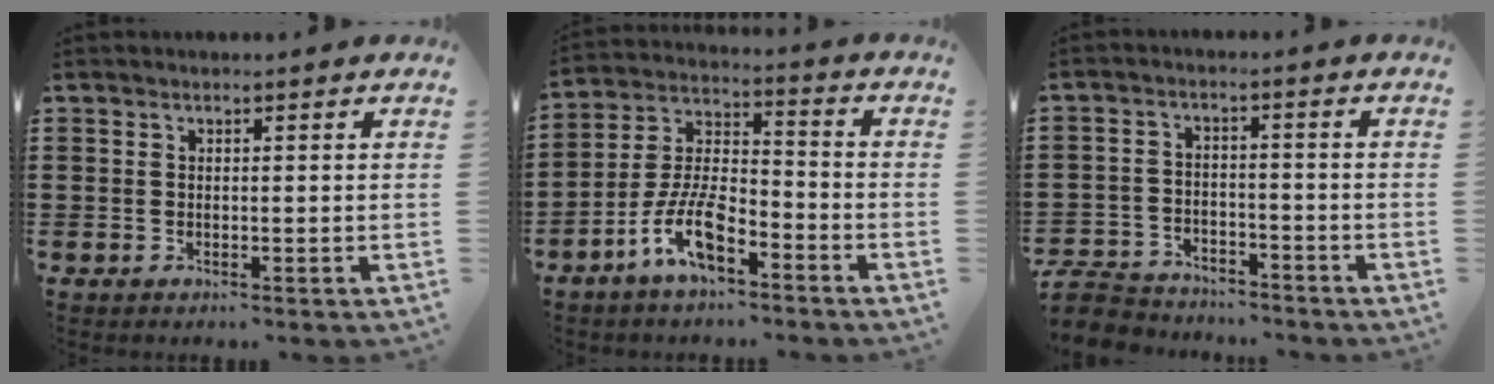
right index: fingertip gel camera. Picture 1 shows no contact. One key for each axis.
{"total": 9.4, "fx": -6.0, "fy": 3.6, "fz": 6.3, "tx": -0.147, "ty": 0.000, "tz": -0.118}
{"total": 5.6, "fx": -5.3, "fy": 1.4, "fz": 0.7, "tx": -0.030, "ty": 0.006, "tz": -0.112}